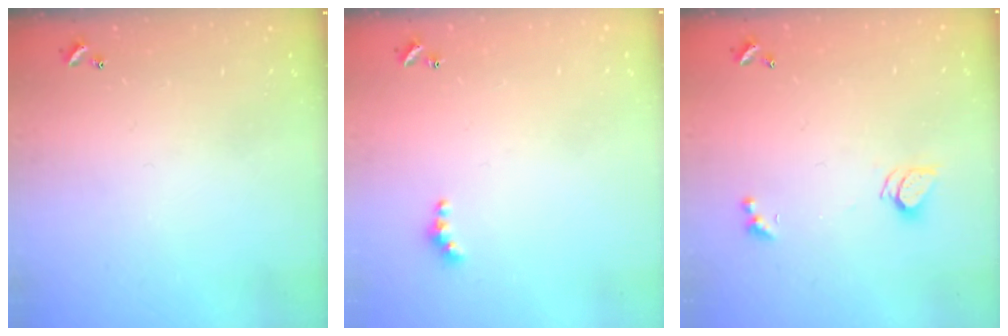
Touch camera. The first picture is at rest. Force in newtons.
{"total": 2.8, "press": 2.8, "slide": 0.5}
{"total": 2.3, "press": 2.3, "slide": 0.2}